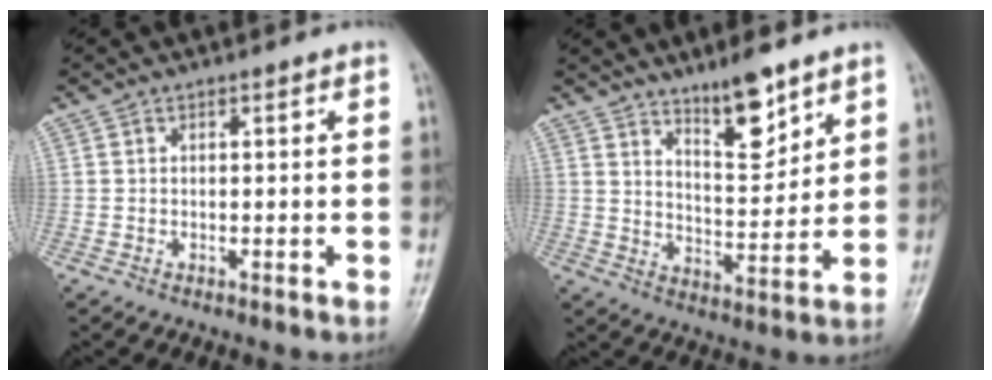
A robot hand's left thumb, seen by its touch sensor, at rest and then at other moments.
{"total": 9.4, "force": [6.7, 2.9, 6.0], "torque": [-0.078, -0.058, 0.116]}